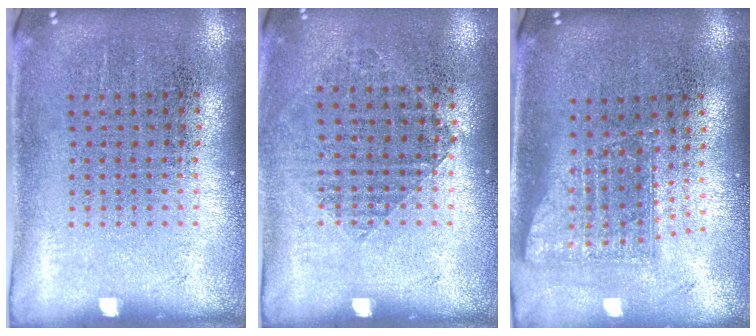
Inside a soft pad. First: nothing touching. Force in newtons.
{"total": 0.9, "press": 0.9, "slide": 0.3}
{"total": 1.7, "press": 1.2, "slide": 1.1}